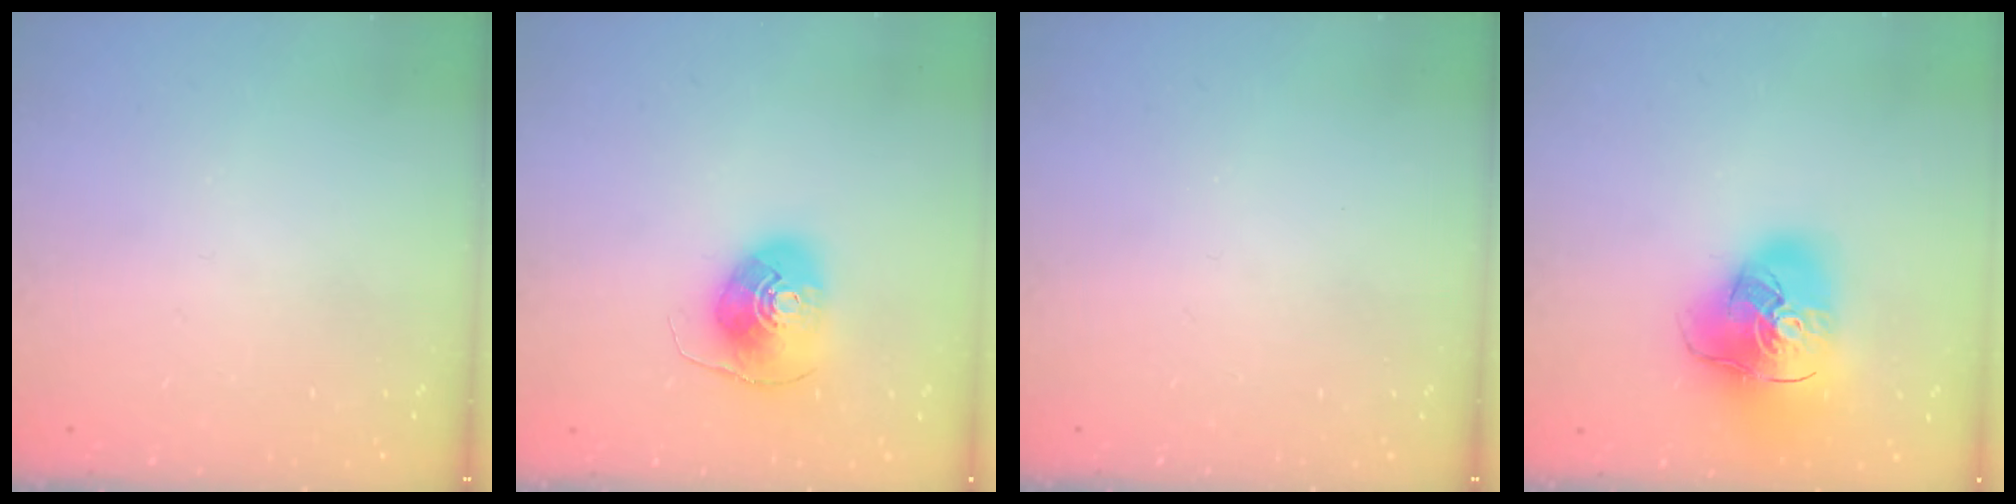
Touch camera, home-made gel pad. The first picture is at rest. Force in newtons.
{"total": 9.8, "press": 9.7, "slide": 1.2}
{"total": 0.0}
{"total": 19.7, "press": 19.5, "slide": 2.7}